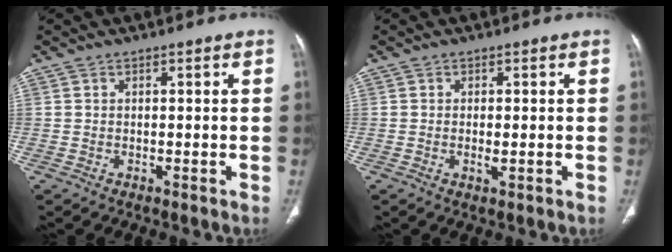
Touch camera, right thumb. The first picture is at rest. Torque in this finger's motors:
{"motor_torque": [-0.31, 0.13, -0.43, 0.33, -0.01]}